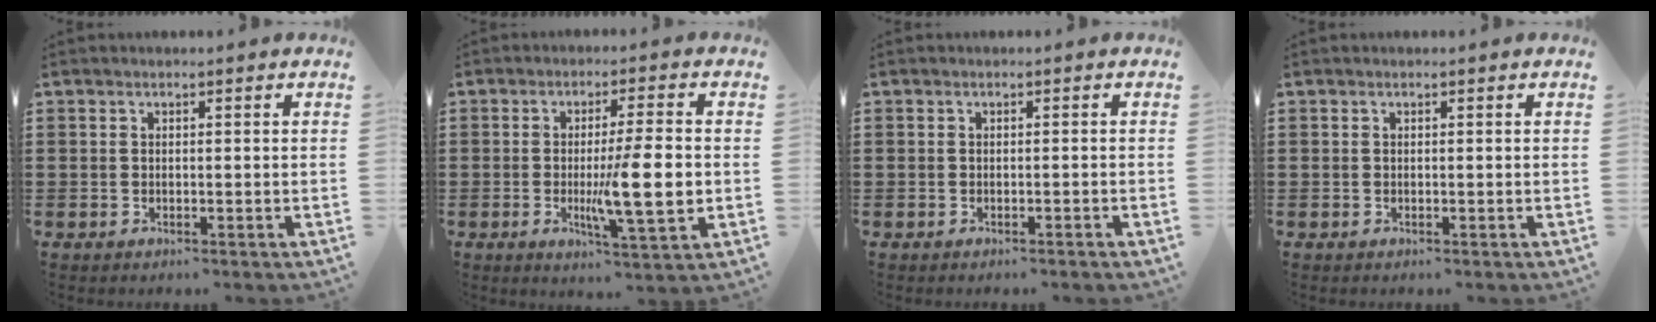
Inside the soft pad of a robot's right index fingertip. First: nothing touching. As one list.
[{"total": 10.0, "force": [-1.0, 1.7, 9.8], "torque": [-0.170, -0.014, -0.018]}, {"total": 0.6, "force": [-0.5, -0.1, 0.4], "torque": [-0.007, -0.002, -0.009]}, {"total": 0.0}]